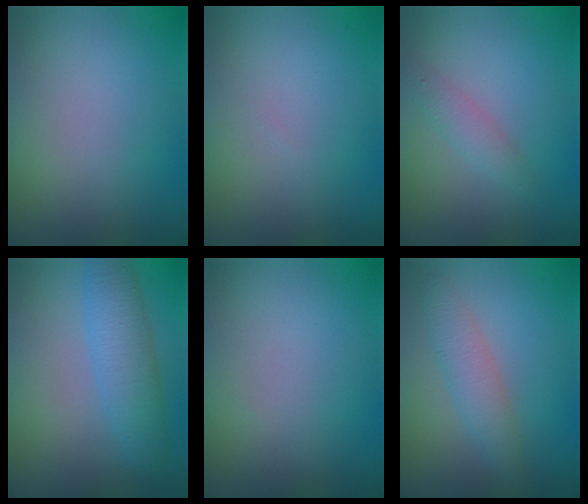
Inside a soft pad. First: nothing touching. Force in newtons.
{"total": 0.0}
{"total": 1.6, "press": 1.6, "slide": 0.0}
{"total": 4.2, "press": 4.2, "slide": 0.2}
{"total": 0.0}
{"total": 2.6, "press": 2.6, "slide": 0.1}